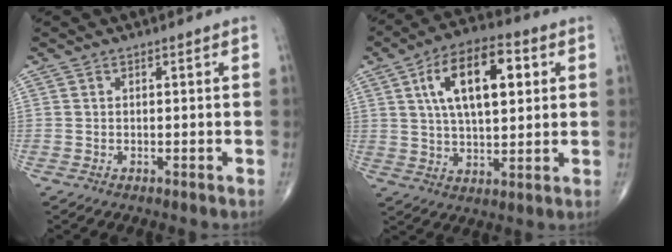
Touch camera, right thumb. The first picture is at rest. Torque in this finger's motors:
{"motor_torque": [0.78, 4.23, 1.36, 0.71, 0.15]}